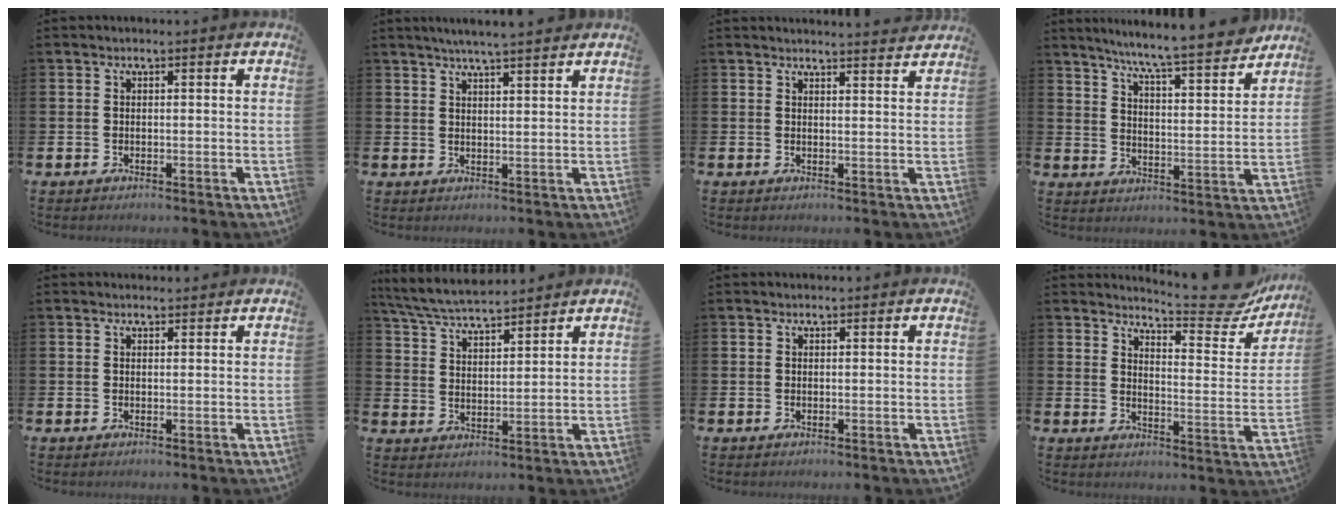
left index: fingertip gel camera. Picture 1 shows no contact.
{"total": 4.3, "force": [4.1, -0.3, 1.2], "torque": [-0.027, -0.014, 0.073]}
{"total": 2.7, "force": [2.7, -0.3, -0.1], "torque": [0.011, -0.024, 0.046]}
{"total": 7.9, "force": [7.3, -0.2, 3.0], "torque": [-0.076, -0.058, 0.121]}
{"total": 1.1, "force": [1.1, 0.3, 0.1], "torque": [0.006, 0.000, 0.018]}
{"total": 6.0, "force": [5.8, 0.7, 1.3], "torque": [-0.051, -0.028, 0.105]}
{"total": 0.6, "force": [0.6, 0.0, 0.0], "torque": [0.008, -0.004, 0.009]}
{"total": 7.9, "force": [7.5, 0.8, 2.4], "torque": [-0.036, -0.066, 0.125]}